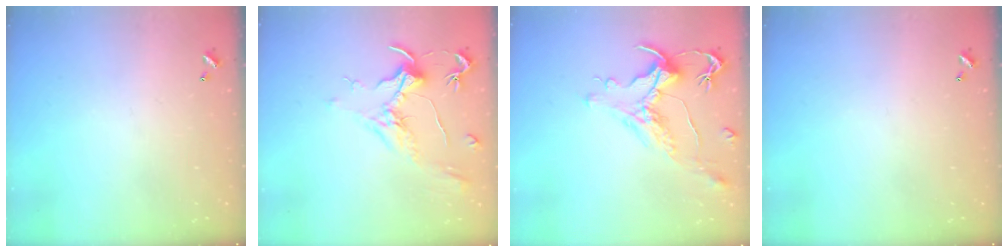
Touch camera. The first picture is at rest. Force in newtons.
{"total": 1.8, "press": 1.6, "slide": 0.8}
{"total": 1.8, "press": 1.2, "slide": 1.3}
{"total": 0.0}